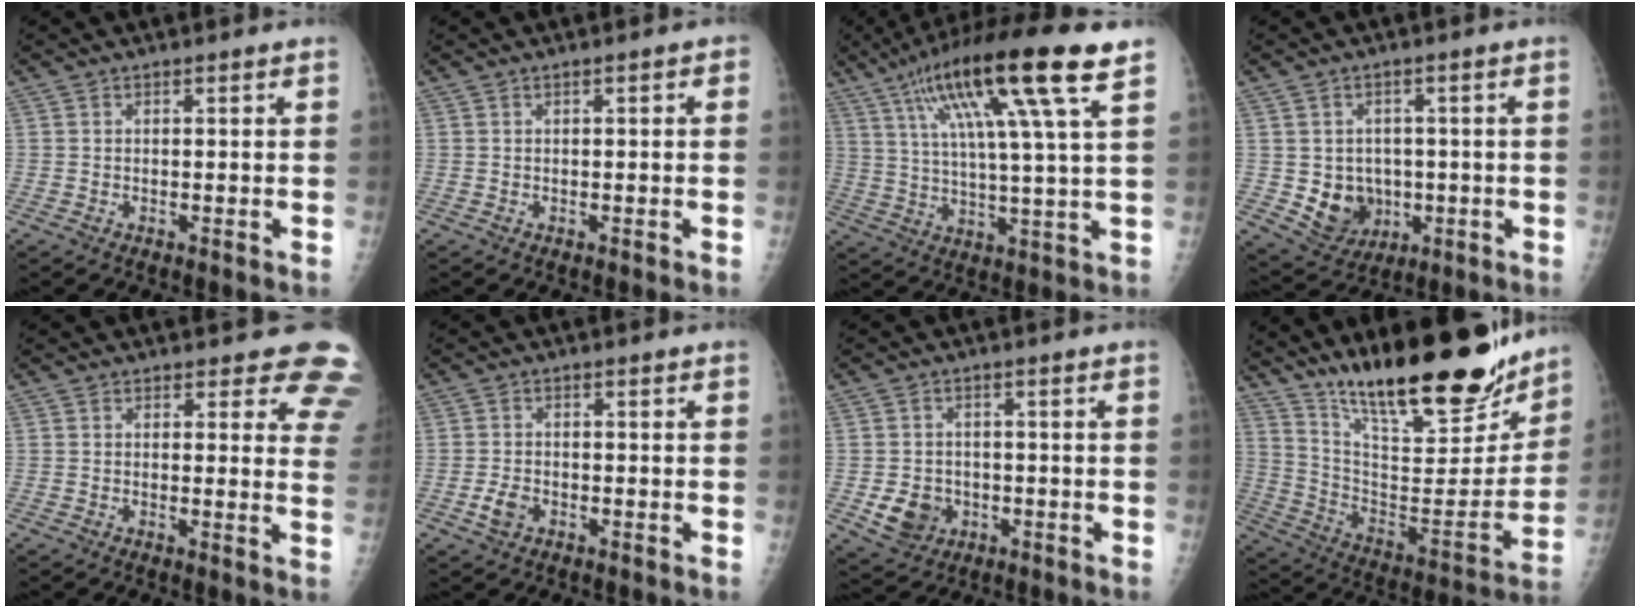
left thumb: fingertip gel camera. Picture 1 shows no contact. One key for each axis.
{"total": 1.0, "fx": 0.2, "fy": 0.4, "fz": 0.9, "tx": -0.009, "ty": 0.003, "tz": 0.000}
{"total": 19.4, "fx": 9.6, "fy": 1.5, "fz": 16.8, "tx": -0.288, "ty": -0.009, "tz": 0.158}
{"total": 8.3, "fx": -1.0, "fy": 7.4, "fz": 3.6, "tx": -0.019, "ty": 0.000, "tz": 0.003}
{"total": 8.5, "fx": 7.3, "fy": 3.6, "fz": 2.5, "tx": 0.026, "ty": -0.034, "tz": 0.046}
{"total": 2.9, "fx": -1.3, "fy": 2.0, "fz": 1.6, "tx": -0.030, "ty": 0.004, "tz": -0.025}
{"total": 6.2, "fx": -1.7, "fy": 5.4, "fz": 2.5, "tx": -0.024, "ty": 0.006, "tz": -0.021}
{"total": 27.2, "fx": 20.9, "fy": 7.2, "fz": 15.9, "tx": -0.214, "ty": -0.100, "tz": 0.333}